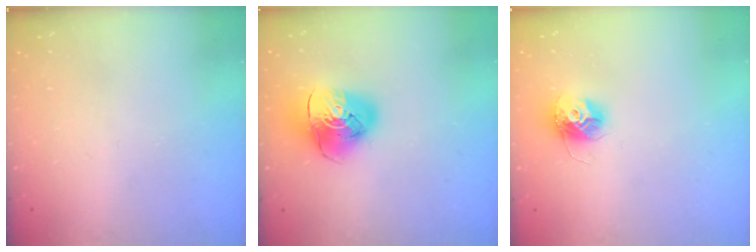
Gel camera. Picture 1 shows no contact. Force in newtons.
{"total": 12.7, "press": 12.6, "slide": 1.7}
{"total": 10.9, "press": 10.9, "slide": 0.7}